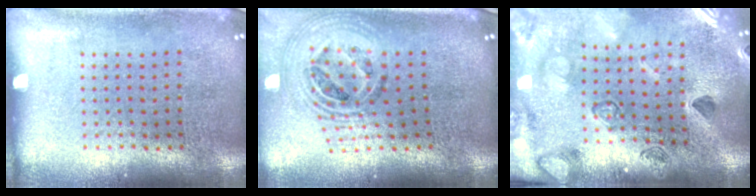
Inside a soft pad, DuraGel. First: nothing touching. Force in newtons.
{"total": 1.7, "press": 1.4, "slide": 0.9}
{"total": 2.3, "press": 2.3, "slide": 0.3}